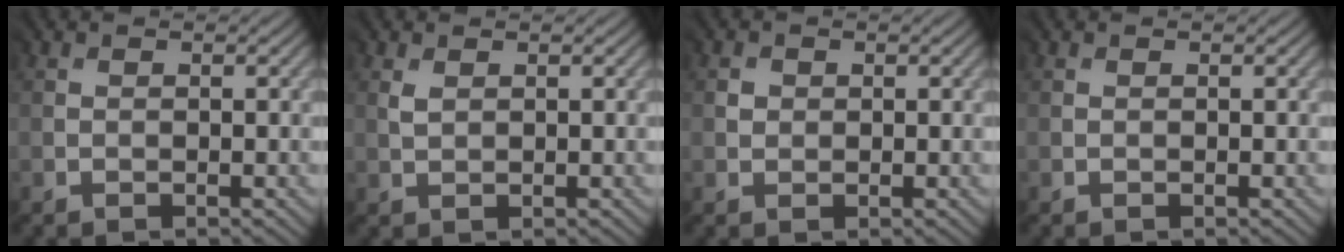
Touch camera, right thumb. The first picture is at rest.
{"total": 1.1, "force": [1.0, 0.5, 0.1], "torque": [-0.008, 0.000, 0.021]}
{"total": 1.1, "force": [0.3, 0.6, -0.9], "torque": [0.010, -0.005, 0.003]}
{"total": 0.0}